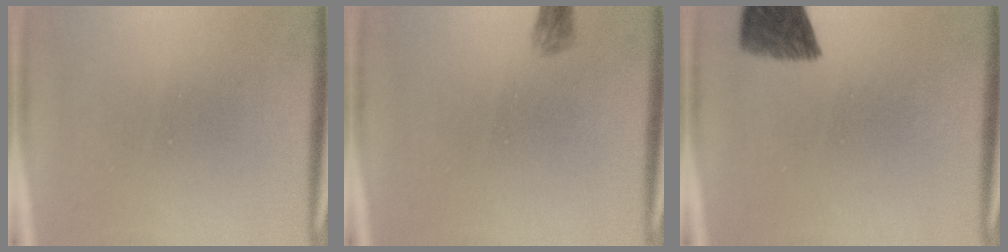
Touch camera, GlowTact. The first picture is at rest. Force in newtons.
{"total": 1.7}
{"total": 7.4}